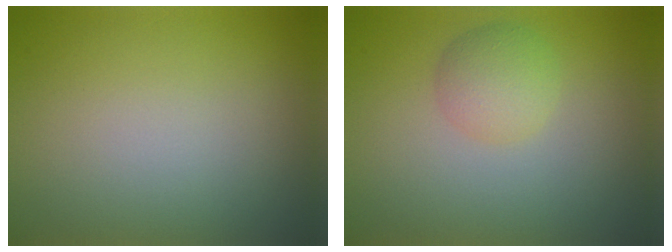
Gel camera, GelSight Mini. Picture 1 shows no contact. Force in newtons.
{"total": 2.7, "press": 2.7, "slide": 0.1}